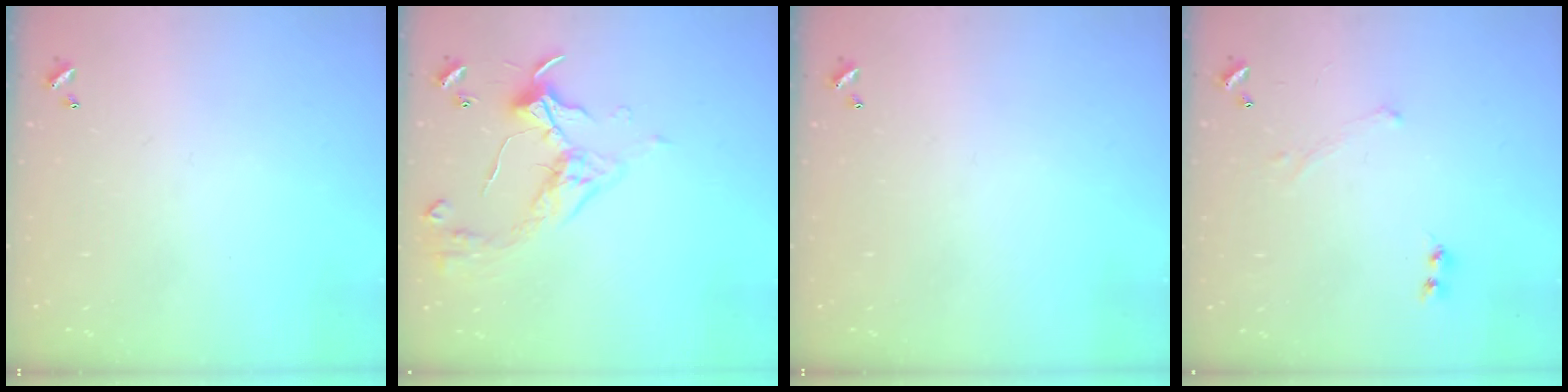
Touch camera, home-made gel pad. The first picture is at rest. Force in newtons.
{"total": 3.2, "press": 3.2, "slide": 0.6}
{"total": 0.0}
{"total": 0.7, "press": 0.7, "slide": 0.3}